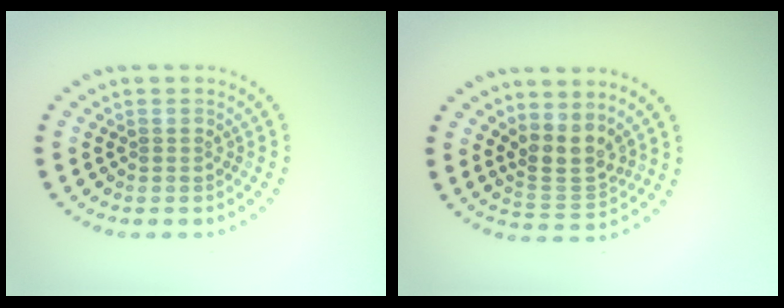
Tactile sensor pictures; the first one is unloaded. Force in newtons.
{"total": 2.9, "press": 2.3, "slide": 1.9}